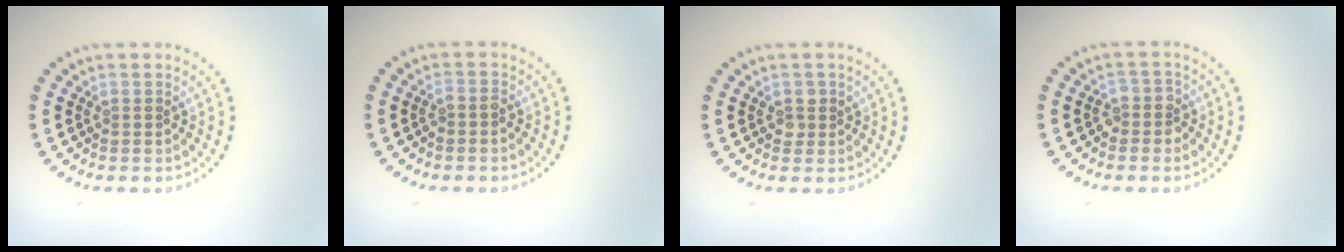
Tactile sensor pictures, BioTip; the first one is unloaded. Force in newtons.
{"total": 0.7, "press": 0.5, "slide": 0.4}
{"total": 1.1, "press": 1.1, "slide": 0.2}
{"total": 1.7, "press": 1.4, "slide": 0.9}